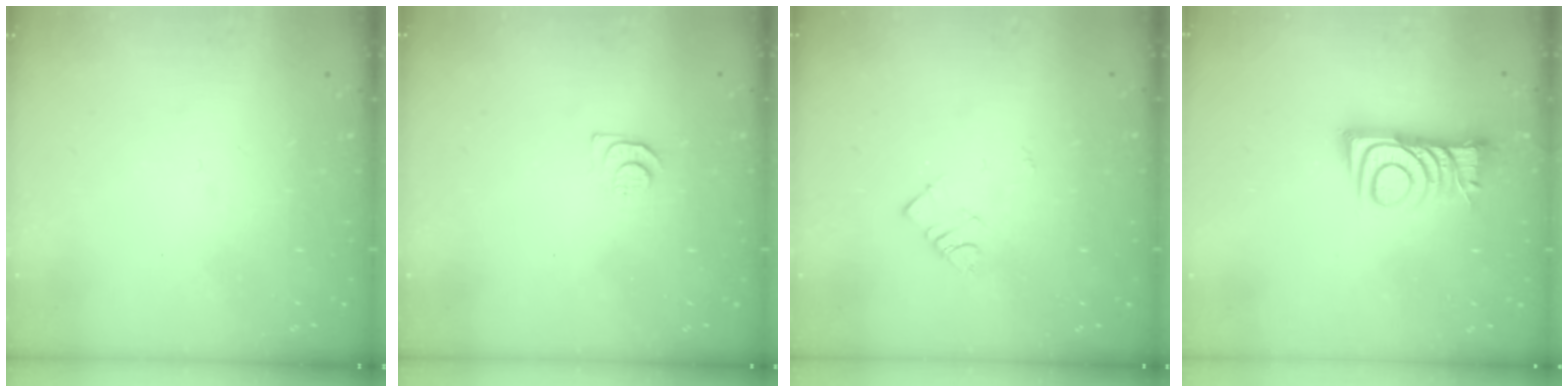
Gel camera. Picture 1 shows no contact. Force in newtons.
{"total": 5.4, "press": 5.4, "slide": 0.7}
{"total": 2.8, "press": 2.7, "slide": 0.4}
{"total": 9.0, "press": 9.0, "slide": 0.1}